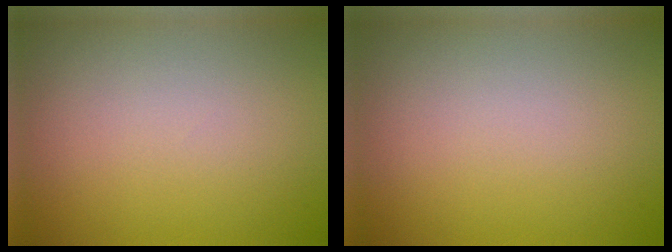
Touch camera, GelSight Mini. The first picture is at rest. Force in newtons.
{"total": 0.0}